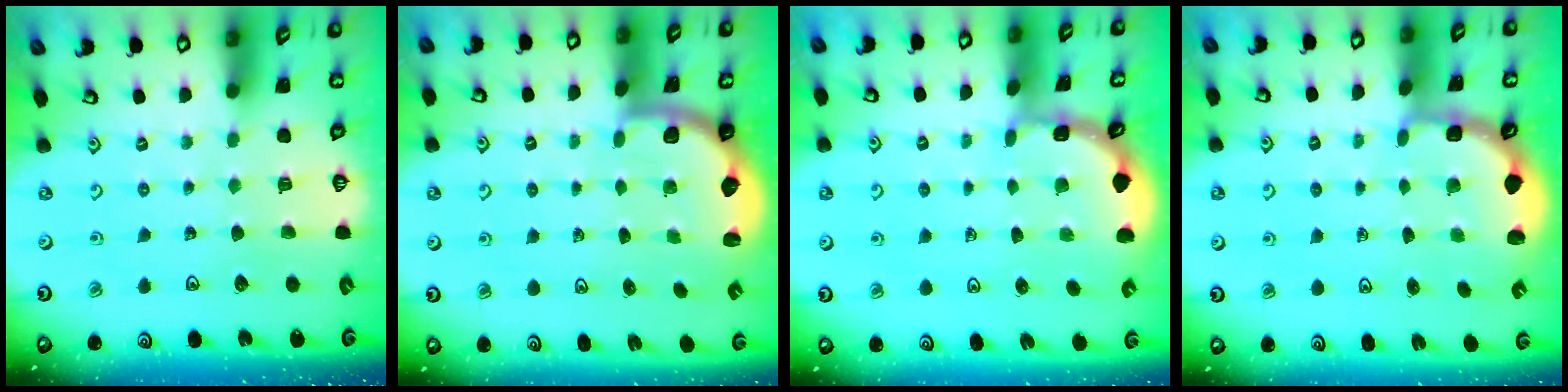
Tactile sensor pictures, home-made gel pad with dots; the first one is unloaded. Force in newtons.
{"total": 2.2, "press": 2.1, "slide": 0.7}
{"total": 1.8, "press": 1.8, "slide": 0.2}
{"total": 2.4, "press": 1.7, "slide": 1.6}